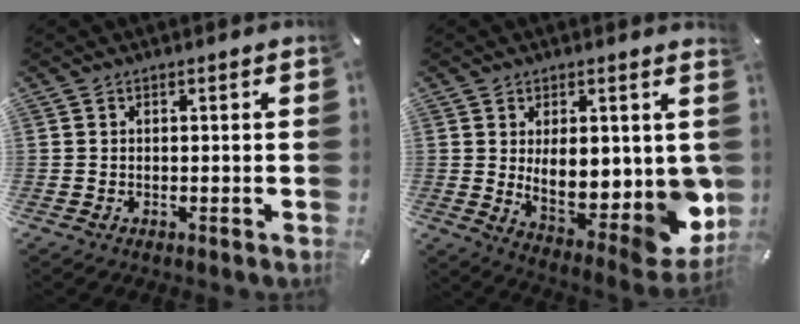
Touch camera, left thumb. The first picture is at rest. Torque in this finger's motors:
{"motor_torque": [0.46, 2.07, 1.56, -1.20, 0.23]}